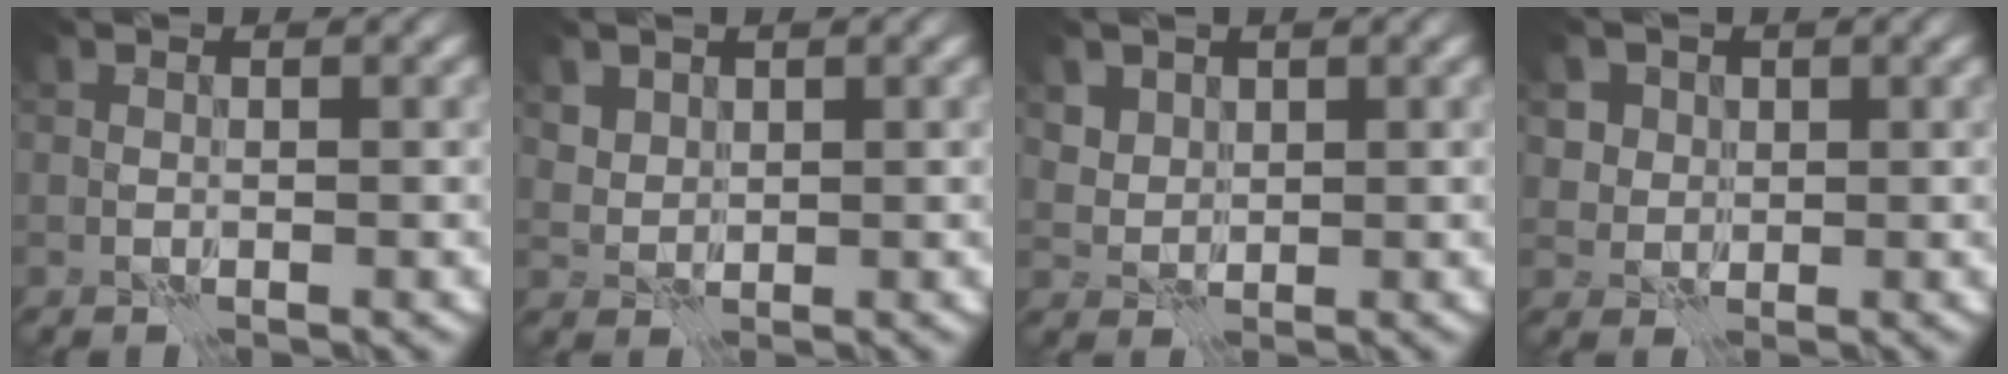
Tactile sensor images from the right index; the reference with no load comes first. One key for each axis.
{"total": 2.4, "fx": 1.6, "fy": 1.6, "fz": 0.8, "tx": -0.043, "ty": -0.005, "tz": 0.050}
{"total": 3.3, "fx": 2.0, "fy": 2.3, "fz": 1.2, "tx": -0.052, "ty": -0.005, "tz": 0.053}
{"total": 3.7, "fx": 1.4, "fy": 3.2, "fz": 1.2, "tx": -0.033, "ty": 0.000, "tz": 0.021}